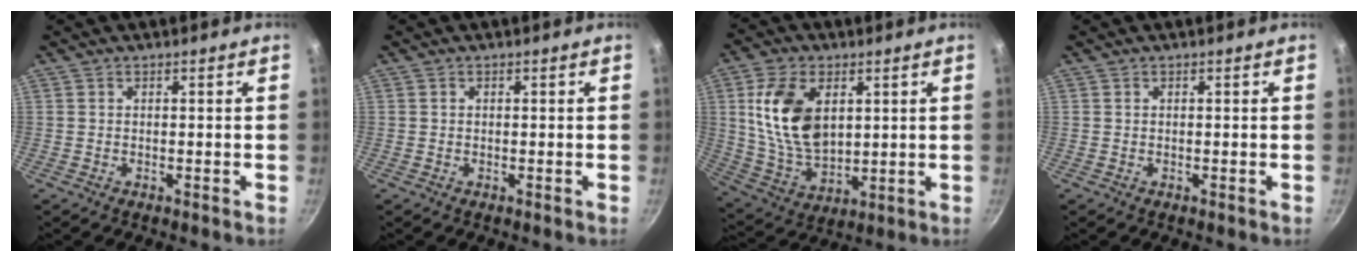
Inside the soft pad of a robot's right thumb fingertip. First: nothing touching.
{"total": 0.0}
{"total": 15.5, "force": [3.7, 9.7, 11.5], "torque": [-0.194, -0.019, 0.082]}
{"total": 0.0}